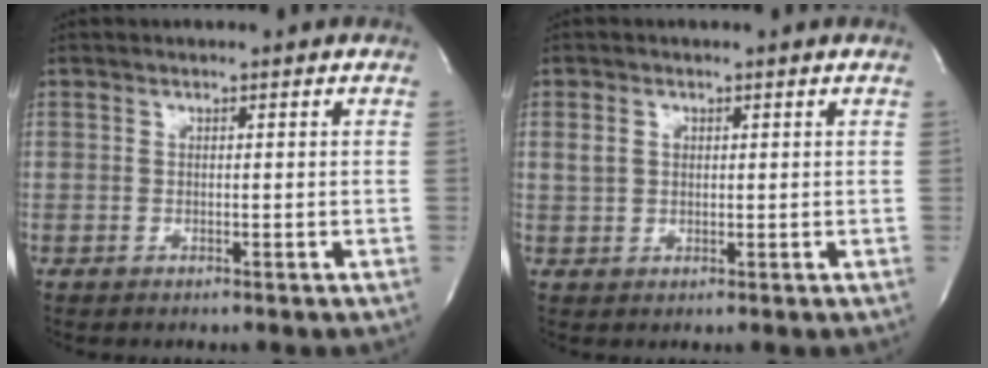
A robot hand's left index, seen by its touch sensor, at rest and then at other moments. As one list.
[{"total": 2.1, "force": [0.9, 1.6, 1.1], "torque": [-0.030, 0.010, 0.021]}]